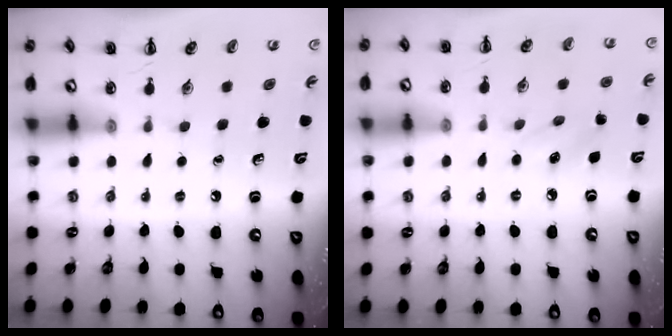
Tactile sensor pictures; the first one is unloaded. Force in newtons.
{"total": 4.6, "press": 4.4, "slide": 1.1}